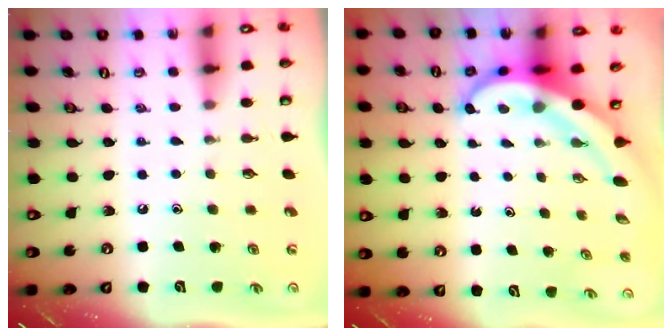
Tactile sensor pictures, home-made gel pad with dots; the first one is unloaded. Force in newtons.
{"total": 8.6, "press": 8.4, "slide": 1.8}